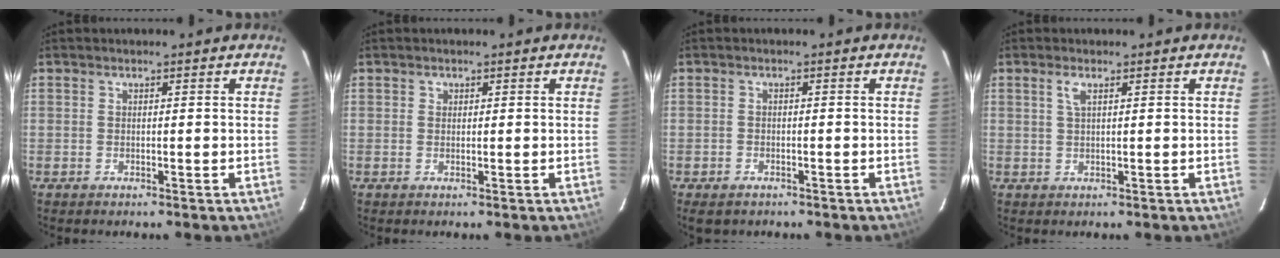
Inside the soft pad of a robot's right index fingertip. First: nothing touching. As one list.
[{"total": 0.6, "force": [0.2, 0.6, 0.0], "torque": [0.004, 0.004, 0.002]}, {"total": 3.2, "force": [-2.2, 2.0, 1.1], "torque": [-0.029, -0.007, -0.034]}, {"total": 1.6, "force": [0.8, 0.3, 1.4], "torque": [-0.029, 0.003, 0.015]}]